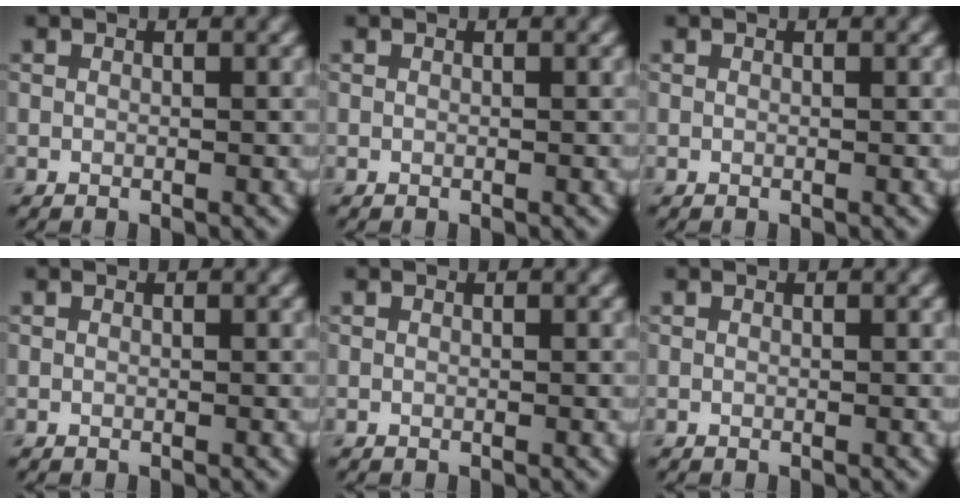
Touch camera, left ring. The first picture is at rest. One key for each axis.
{"total": 0.0}
{"total": 0.0}
{"total": 0.0}
{"total": 0.0}
{"total": 0.0}